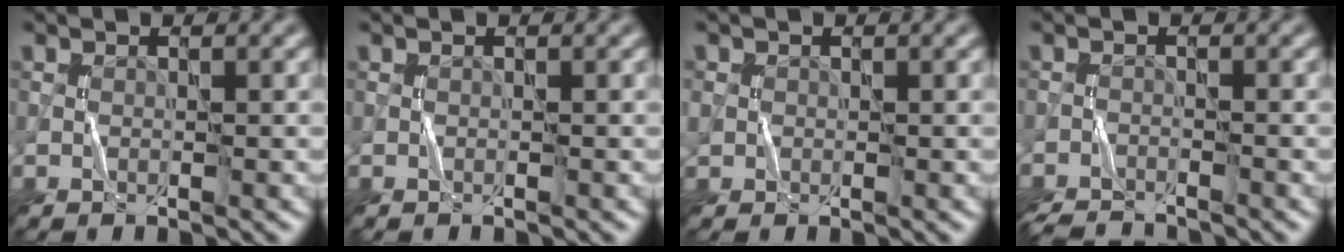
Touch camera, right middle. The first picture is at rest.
{"total": 0.0}
{"total": 1.2, "force": [0.1, 1.2, 0.2], "torque": [0.001, -0.001, -0.001]}
{"total": 4.0, "force": [-3.9, 0.5, 0.7], "torque": [-0.021, -0.014, -0.070]}